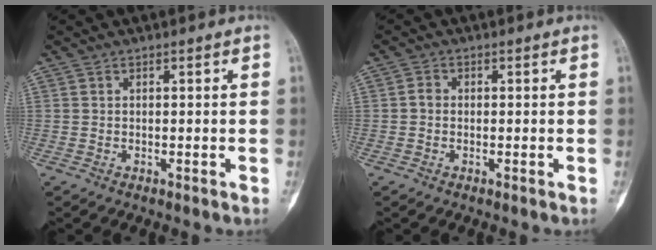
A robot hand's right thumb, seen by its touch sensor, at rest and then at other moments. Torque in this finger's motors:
{"motor_torque": [0.02, 0.01, 0.03, -0.05, -0.01]}